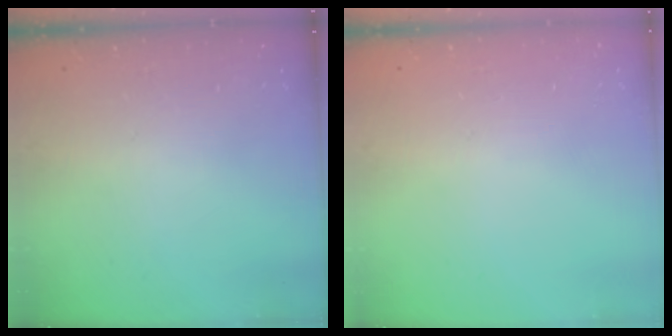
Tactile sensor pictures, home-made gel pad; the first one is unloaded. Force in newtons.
{"total": 0.0}